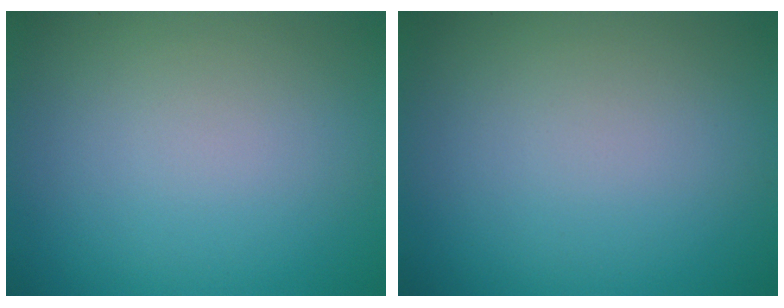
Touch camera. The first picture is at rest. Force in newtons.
{"total": 0.0}